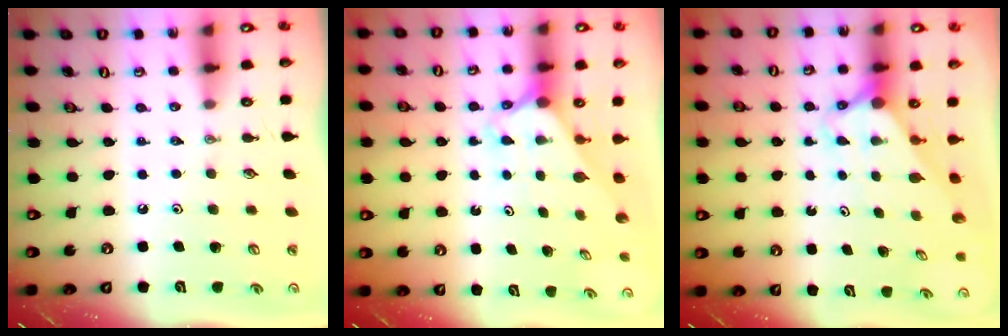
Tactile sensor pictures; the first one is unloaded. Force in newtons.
{"total": 2.4, "press": 2.4, "slide": 0.2}
{"total": 2.7, "press": 2.7, "slide": 0.0}